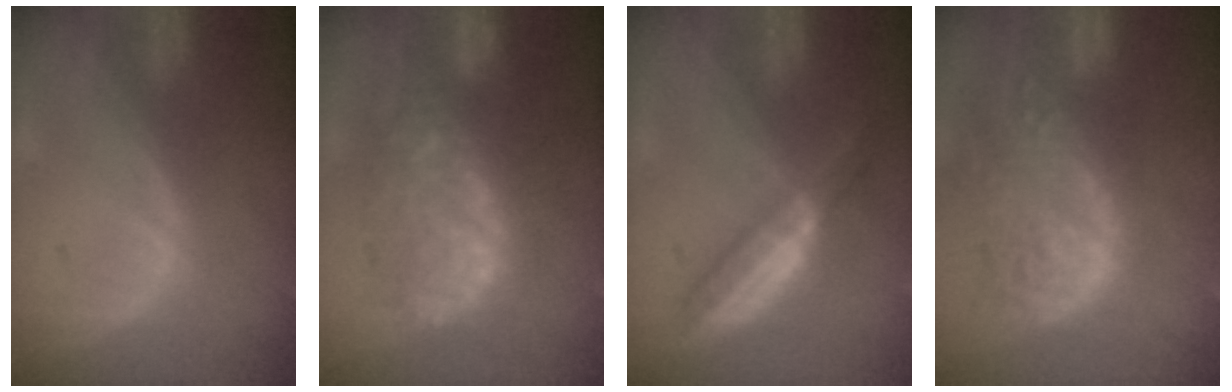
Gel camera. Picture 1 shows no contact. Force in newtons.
{"total": 11.6, "press": 11.5, "slide": 1.3}
{"total": 6.0, "press": 5.2, "slide": 3.0}
{"total": 14.7, "press": 12.1, "slide": 8.4}